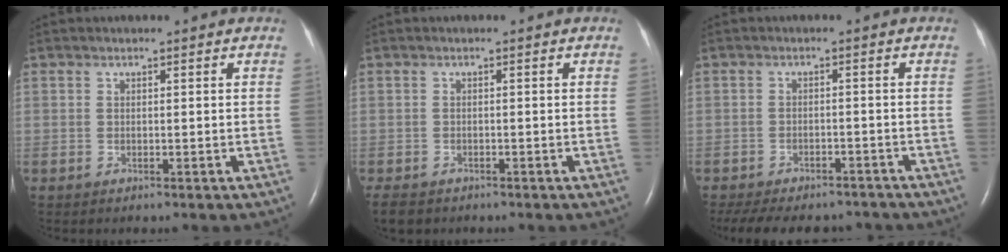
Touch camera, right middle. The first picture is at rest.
{"total": 3.8, "force": [-3.1, 1.9, 1.3], "torque": [-0.024, -0.006, -0.047]}
{"total": 14.7, "force": [-12.6, 5.3, 5.2], "torque": [-0.123, -0.004, -0.165]}